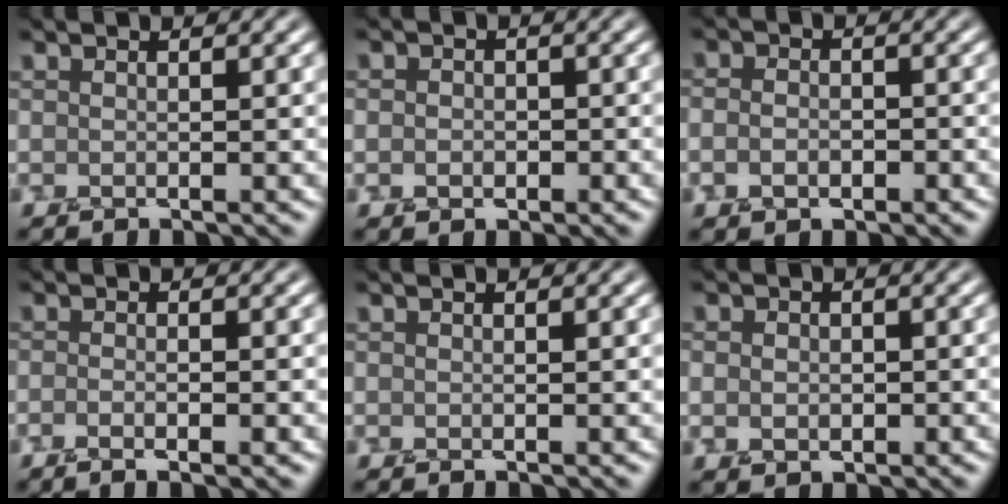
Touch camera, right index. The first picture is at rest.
{"total": 1.5, "force": [-0.2, 1.3, 0.7], "torque": [-0.004, 0.002, -0.006]}
{"total": 2.3, "force": [-0.6, 1.7, 1.5], "torque": [-0.013, 0.000, -0.012]}
{"total": 2.7, "force": [-0.9, 1.0, 2.4], "torque": [-0.015, 0.000, -0.017]}
{"total": 0.0}
{"total": 1.9, "force": [0.0, 1.6, 1.1], "torque": [-0.008, 0.001, 0.001]}